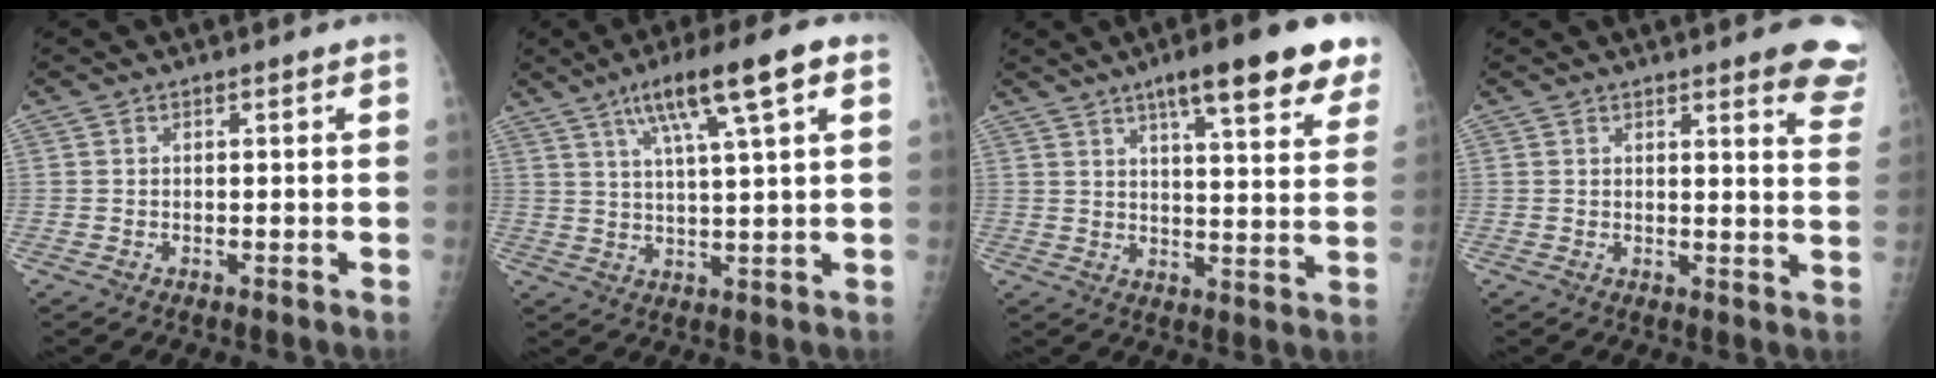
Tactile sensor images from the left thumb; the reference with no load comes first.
{"total": 12.4, "force": [6.0, 1.5, 10.7], "torque": [-0.183, 0.000, 0.099]}
{"total": 16.4, "force": [10.3, 3.5, 12.3], "torque": [-0.142, -0.036, 0.137]}
{"total": 9.0, "force": [6.6, 1.9, 5.9], "torque": [-0.041, -0.033, 0.055]}